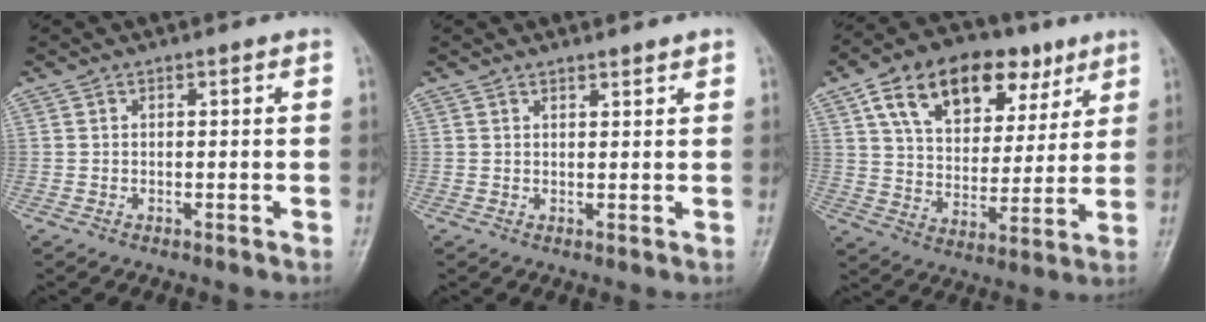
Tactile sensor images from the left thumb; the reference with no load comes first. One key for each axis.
{"total": 1.6, "fx": 1.4, "fy": 0.3, "fz": 0.6, "tx": -0.005, "ty": -0.007, "tz": 0.022}
{"total": 20.8, "fx": 10.5, "fy": 12.7, "fz": 12.8, "tx": -0.163, "ty": -0.008, "tz": 0.171}